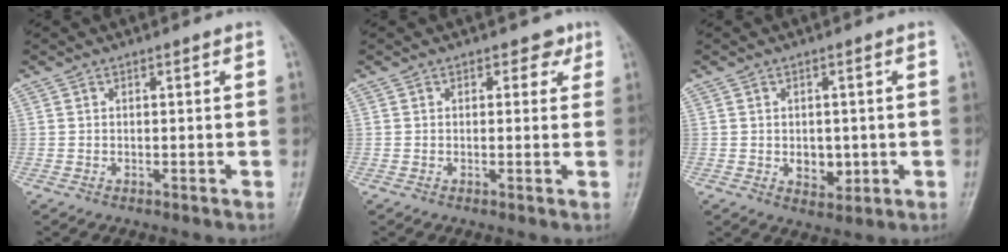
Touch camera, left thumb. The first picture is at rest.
{"total": 2.6, "force": [1.3, 1.9, 1.2], "torque": [0.011, -0.002, 0.009]}
{"total": 5.0, "force": [-0.5, 3.5, 3.5], "torque": [-0.029, -0.004, 0.001]}